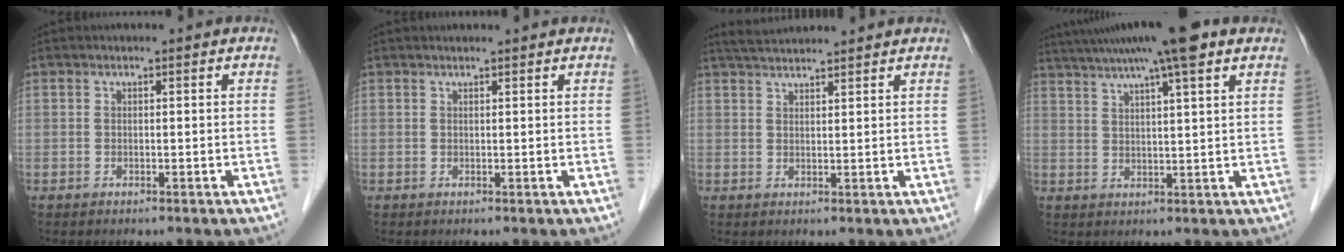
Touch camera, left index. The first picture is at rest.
{"total": 2.2, "force": [2.1, 0.0, 0.6], "torque": [-0.008, 0.012, 0.023]}
{"total": 6.7, "force": [6.1, 0.1, 2.9], "torque": [-0.044, 0.034, 0.088]}
{"total": 14.3, "force": [10.7, 0.4, 9.5], "torque": [-0.165, 0.037, 0.155]}